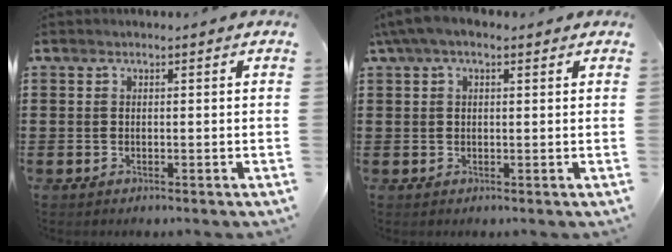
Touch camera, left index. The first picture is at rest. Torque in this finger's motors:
{"motor_torque": [2.14, 0.00, 0.67, 0.21]}